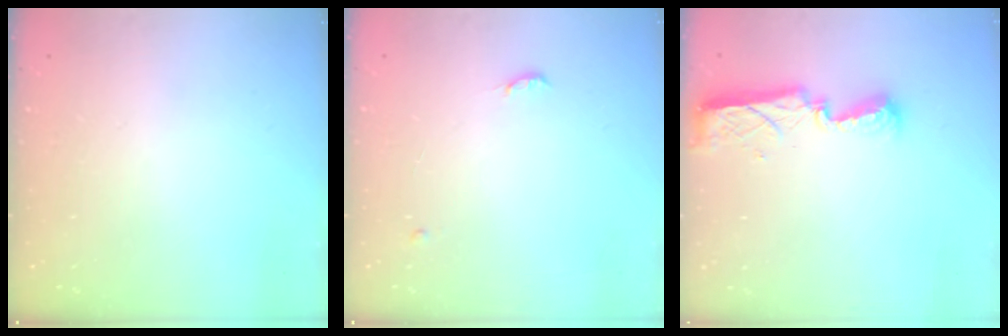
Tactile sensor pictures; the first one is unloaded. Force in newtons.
{"total": 7.8, "press": 4.4, "slide": 6.4}
{"total": 8.2, "press": 8.2, "slide": 0.4}